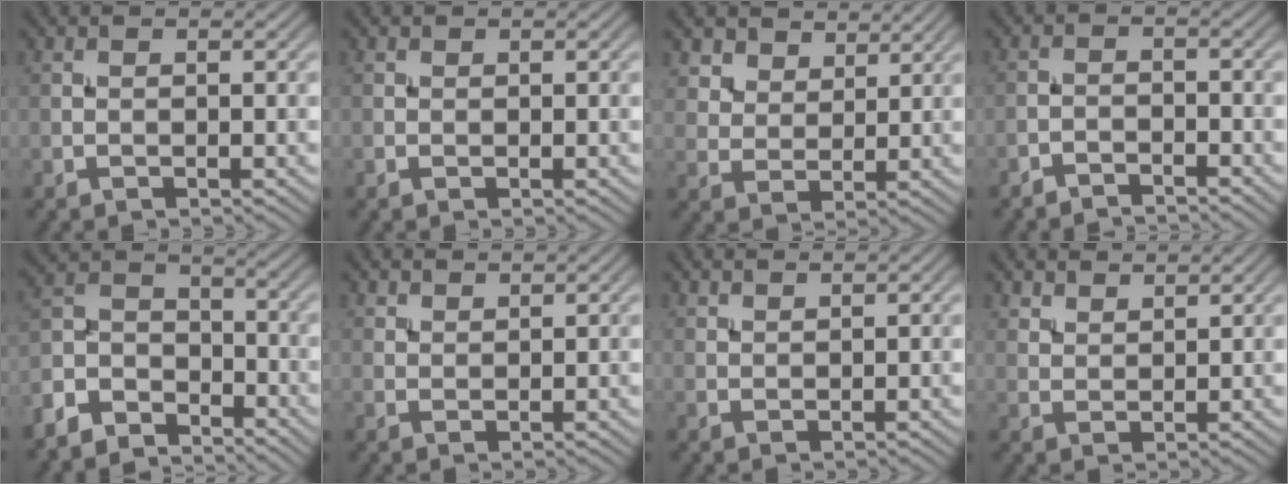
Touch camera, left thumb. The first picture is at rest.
{"total": 0.5, "force": [0.2, 0.5, 0.0], "torque": [0.003, -0.002, 0.003]}
{"total": 5.7, "force": [4.2, 3.4, 1.8], "torque": [-0.056, -0.022, 0.097]}
{"total": 2.2, "force": [-2.1, 0.3, 0.6], "torque": [-0.009, 0.003, -0.042]}
{"total": 7.9, "force": [-6.2, 3.9, 2.9], "torque": [-0.069, -0.003, -0.141]}
{"total": 2.6, "force": [2.3, 0.9, 0.8], "torque": [-0.019, -0.003, 0.053]}
{"total": 1.8, "force": [1.7, 0.4, 0.6], "torque": [-0.015, -0.002, 0.037]}
{"total": 4.4, "force": [3.8, 1.5, 1.5], "torque": [-0.036, -0.014, 0.091]}